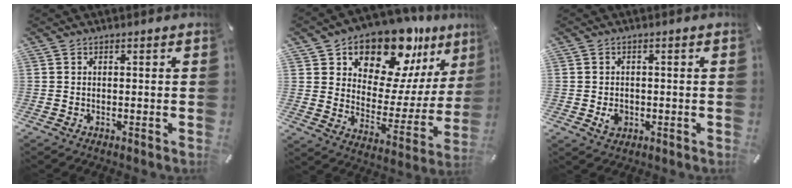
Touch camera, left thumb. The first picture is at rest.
{"total": 16.6, "force": [13.5, 7.9, 5.7], "torque": [-0.093, -0.121, 0.232]}
{"total": 3.0, "force": [-0.6, 2.5, 1.5], "torque": [-0.018, 0.001, -0.010]}